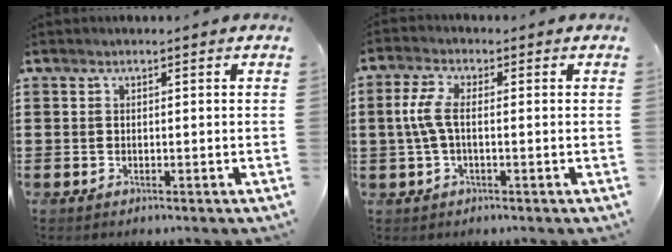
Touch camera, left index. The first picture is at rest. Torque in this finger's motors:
{"motor_torque": [0.60, 0.65, 0.50, 0.08]}